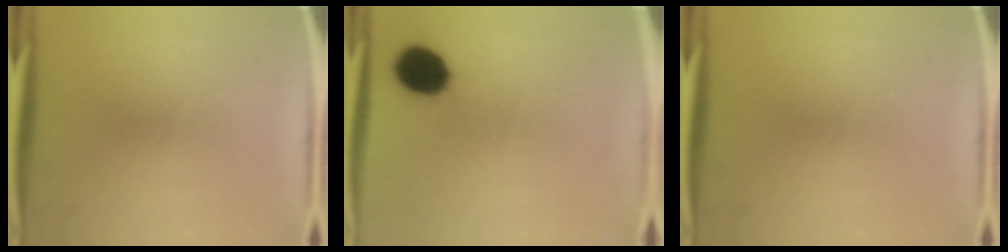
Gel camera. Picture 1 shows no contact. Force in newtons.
{"total": 10.7}
{"total": 0.0}